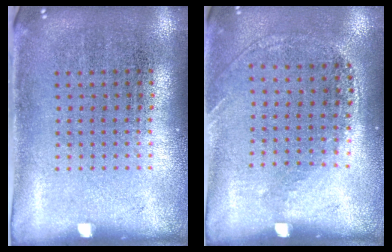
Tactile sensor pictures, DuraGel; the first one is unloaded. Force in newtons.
{"total": 1.2, "press": 1.0, "slide": 0.8}